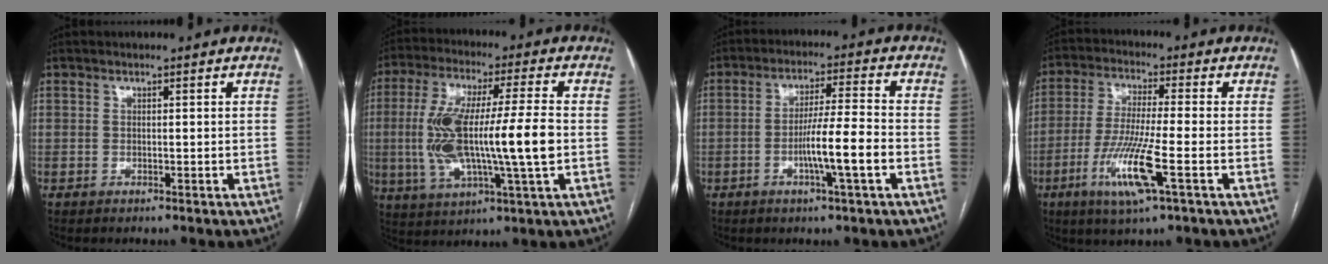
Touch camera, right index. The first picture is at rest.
{"total": 16.8, "force": [-1.1, 2.0, 16.7], "torque": [-0.328, 0.007, -0.020]}
{"total": 8.6, "force": [-2.7, -0.3, 8.1], "torque": [-0.143, 0.000, -0.050]}
{"total": 10.8, "force": [-4.0, 0.2, 10.0], "torque": [-0.205, -0.019, -0.079]}